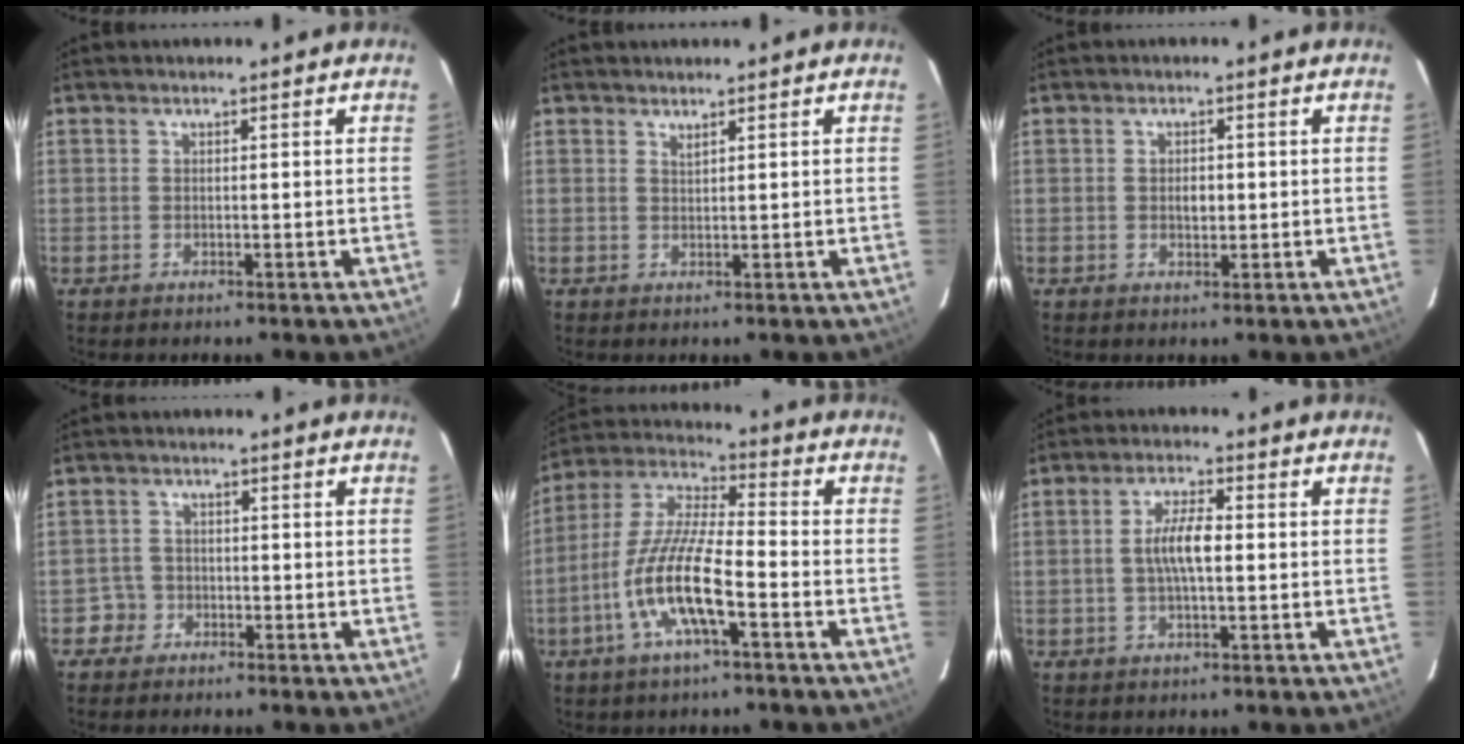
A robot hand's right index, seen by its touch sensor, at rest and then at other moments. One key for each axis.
{"total": 0.8, "fx": 0.7, "fy": -0.1, "fz": 0.3, "tx": -0.005, "ty": -0.002, "tz": 0.013}
{"total": 2.1, "fx": -0.1, "fy": 1.3, "fz": 1.6, "tx": -0.028, "ty": 0.004, "tz": -0.001}
{"total": 3.0, "fx": -1.5, "fy": 2.6, "fz": -0.6, "tx": 0.014, "ty": 0.021, "tz": -0.024}
{"total": 13.6, "fx": -5.5, "fy": 2.8, "fz": 12.1, "tx": -0.250, "ty": -0.004, "tz": -0.110}
{"total": 5.5, "fx": -0.1, "fy": 1.4, "fz": 5.4, "tx": -0.103, "ty": 0.008, "tz": -0.001}